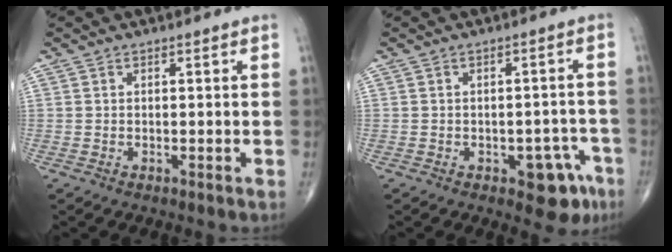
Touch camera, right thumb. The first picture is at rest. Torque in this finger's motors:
{"motor_torque": [2.53, 2.48, 0.33, -0.50, 0.00]}